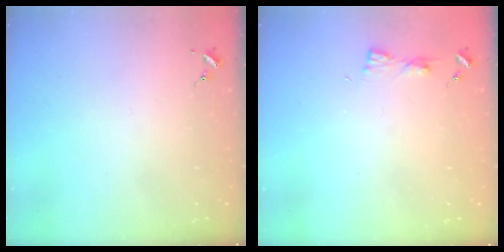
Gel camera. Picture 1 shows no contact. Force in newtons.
{"total": 2.9, "press": 2.8, "slide": 0.3}